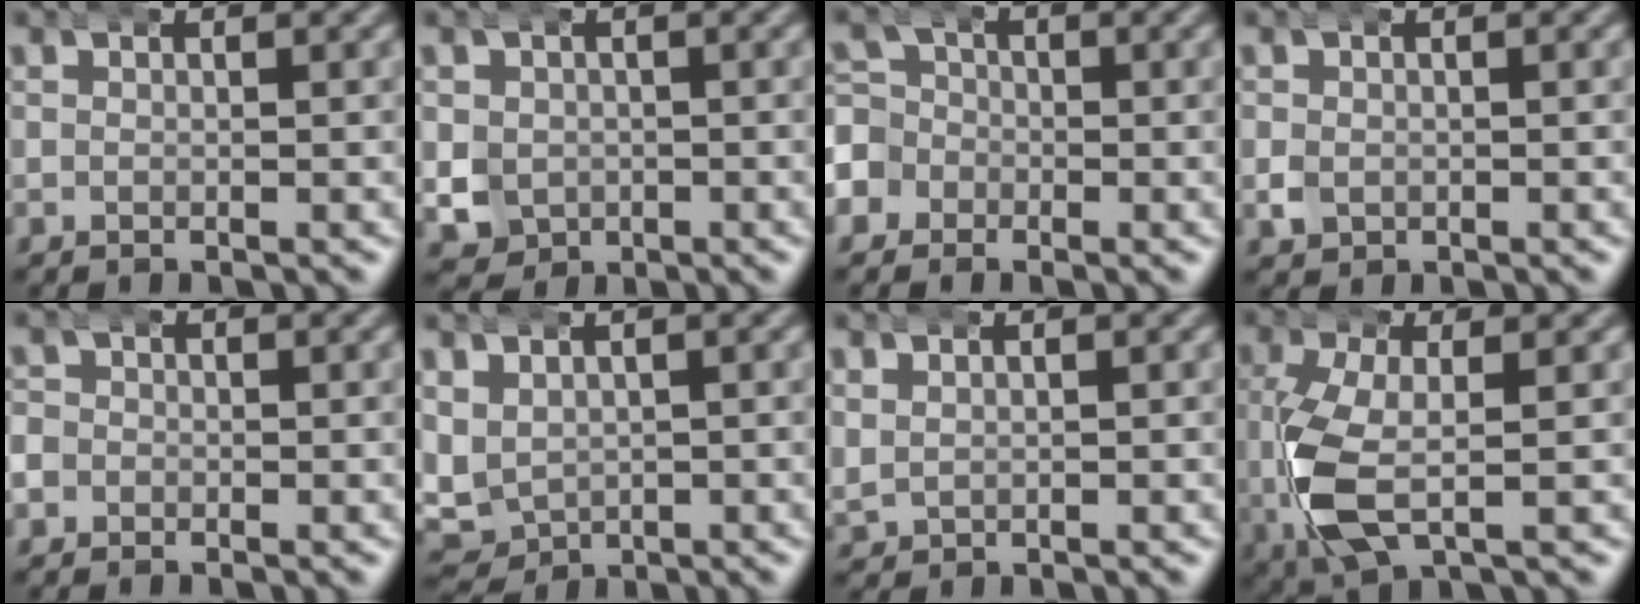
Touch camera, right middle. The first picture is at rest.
{"total": 4.6, "force": [-0.8, 4.2, 1.7], "torque": [-0.041, -0.028, -0.004]}
{"total": 5.8, "force": [-1.9, 5.4, 1.0], "torque": [-0.027, -0.010, -0.044]}
{"total": 1.3, "force": [-0.1, 1.1, 0.5], "torque": [-0.014, -0.003, 0.001]}
{"total": 2.7, "force": [-0.5, 2.6, 0.6], "torque": [-0.027, -0.003, -0.017]}
{"total": 7.3, "force": [-0.7, 6.7, 2.9], "torque": [-0.083, -0.032, -0.001]}
{"total": 1.7, "force": [0.8, 1.4, 0.7], "torque": [-0.014, 0.000, 0.018]}
{"total": 6.6, "force": [-1.1, 3.7, 5.3], "torque": [-0.131, -0.011, -0.007]}